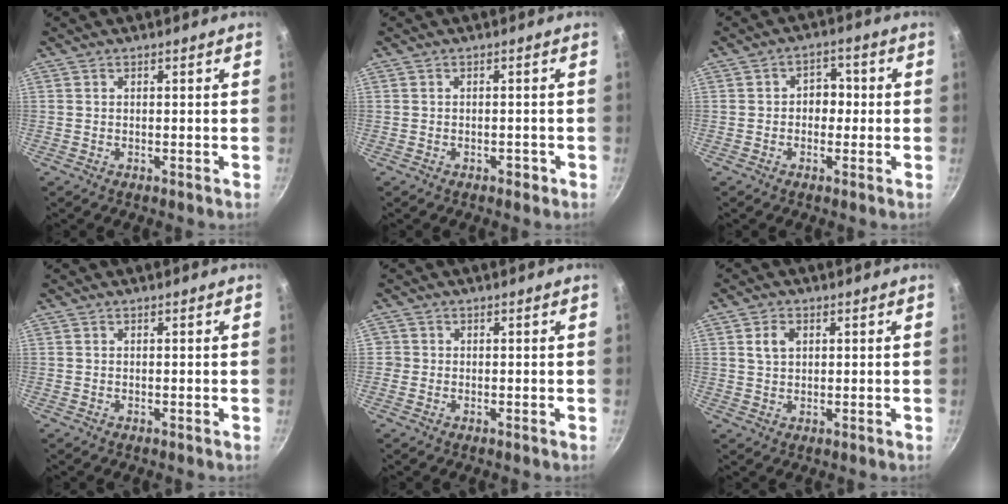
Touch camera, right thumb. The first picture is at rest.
{"total": 1.3, "force": [-0.8, 0.8, 0.6], "torque": [-0.004, 0.006, -0.013]}
{"total": 4.4, "force": [-0.2, 3.3, 2.8], "torque": [-0.010, 0.014, -0.012]}
{"total": 0.0}
{"total": 1.3, "force": [-0.2, 1.3, 0.0], "torque": [0.007, 0.006, -0.005]}
{"total": 3.5, "force": [1.2, 2.4, 2.3], "torque": [-0.038, -0.001, 0.024]}